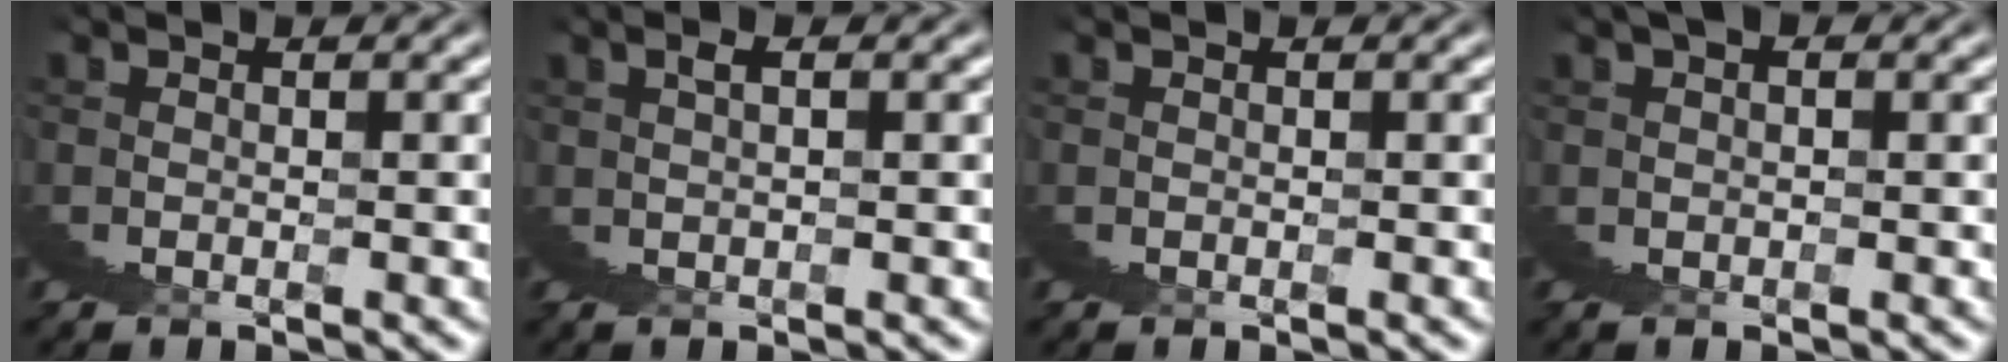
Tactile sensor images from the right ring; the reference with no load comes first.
{"total": 1.7, "force": [1.0, -0.4, 1.4], "torque": [-0.019, 0.009, 0.016]}
{"total": 0.0}
{"total": 1.4, "force": [0.8, 0.7, 0.9], "torque": [-0.016, 0.009, 0.009]}